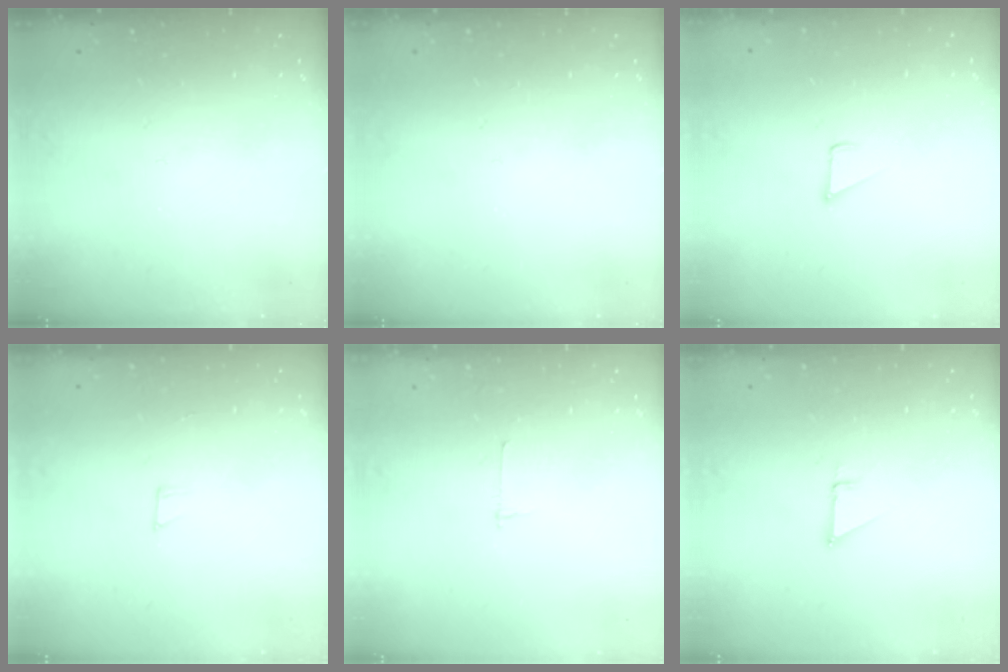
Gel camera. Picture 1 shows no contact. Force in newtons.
{"total": 0.0}
{"total": 2.8, "press": 2.8, "slide": 0.2}
{"total": 4.3, "press": 4.3, "slide": 0.4}
{"total": 2.7, "press": 2.7, "slide": 0.3}
{"total": 1.4, "press": 1.4, "slide": 0.0}